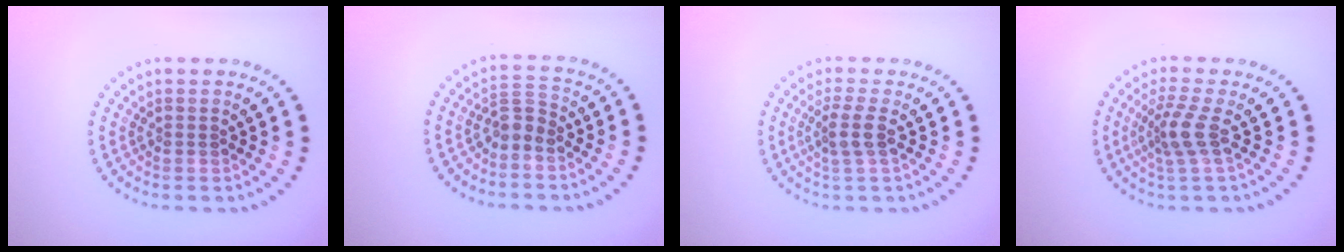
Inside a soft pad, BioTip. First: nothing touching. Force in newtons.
{"total": 1.9, "press": 1.5, "slide": 1.0}
{"total": 2.1, "press": 1.7, "slide": 1.3}
{"total": 2.9, "press": 2.1, "slide": 2.0}